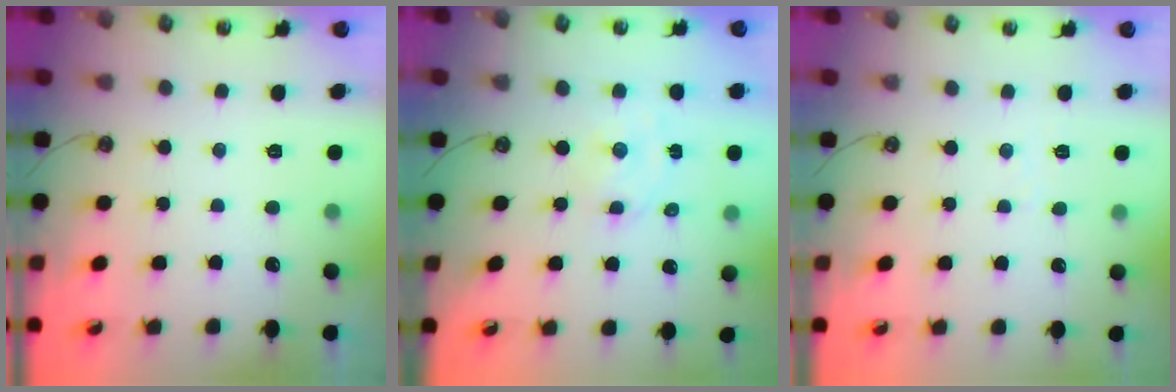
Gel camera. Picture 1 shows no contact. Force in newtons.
{"total": 2.4, "press": 2.3, "slide": 0.7}
{"total": 2.5, "press": 2.5, "slide": 0.4}